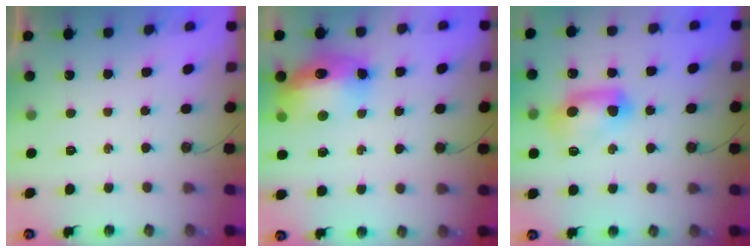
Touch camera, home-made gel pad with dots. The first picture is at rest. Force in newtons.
{"total": 14.4, "press": 14.4, "slide": 1.3}
{"total": 12.3, "press": 11.5, "slide": 4.2}